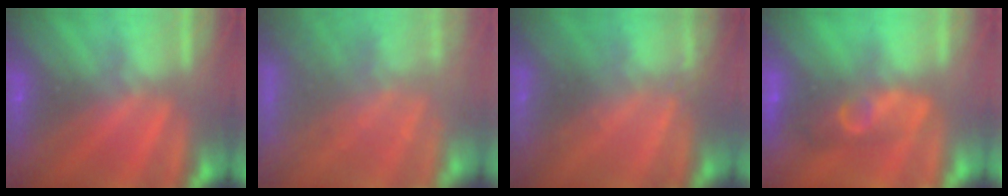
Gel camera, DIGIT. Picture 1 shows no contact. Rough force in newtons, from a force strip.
{"total": 10.5}
{"total": 2.0}
{"total": 7.3}